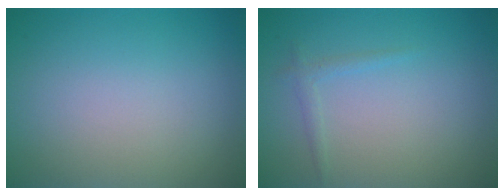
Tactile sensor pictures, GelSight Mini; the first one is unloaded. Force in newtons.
{"total": 0.9, "press": 0.9, "slide": 0.1}